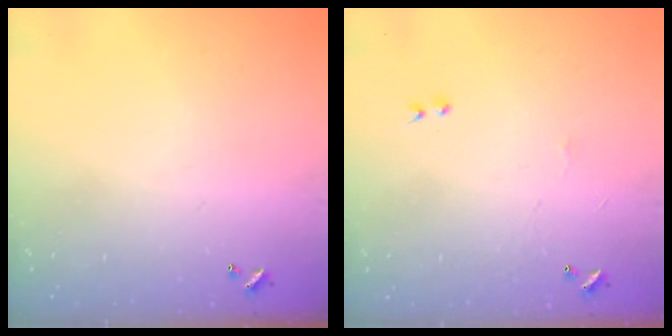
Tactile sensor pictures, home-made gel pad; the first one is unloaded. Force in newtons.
{"total": 0.9, "press": 0.8, "slide": 0.5}